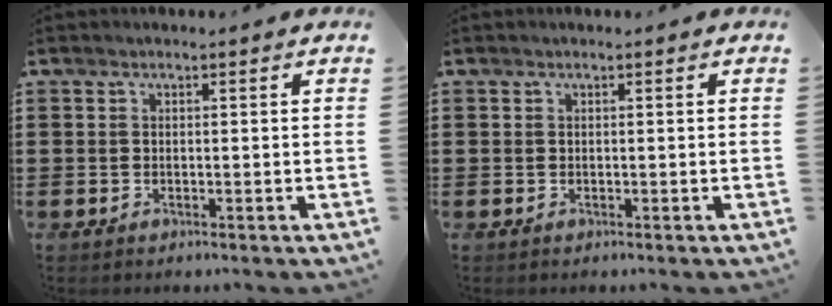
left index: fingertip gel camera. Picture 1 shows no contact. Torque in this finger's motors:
{"motor_torque": [0.00, 0.00, 0.00, 0.00]}